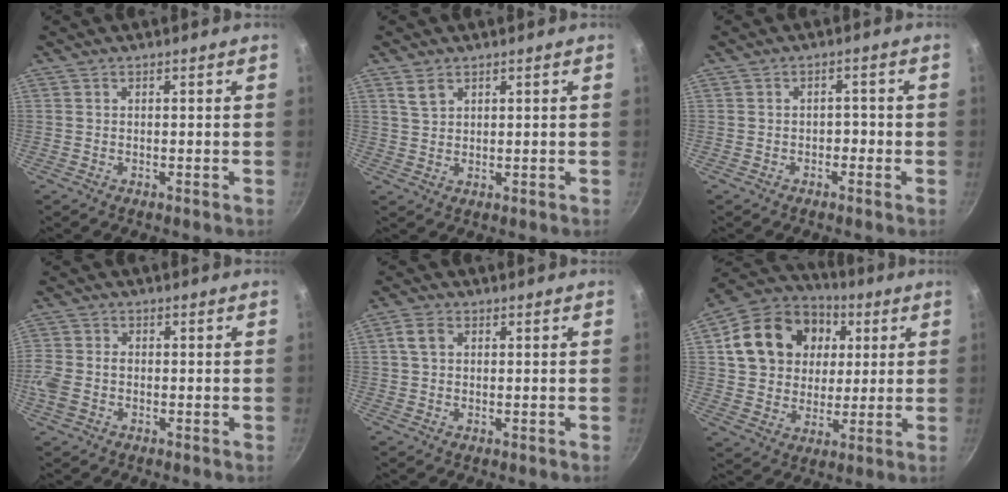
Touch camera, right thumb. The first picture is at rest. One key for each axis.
{"total": 3.1, "fx": 2.2, "fy": 1.5, "fz": 1.6, "tx": -0.029, "ty": -0.014, "tz": 0.048}
{"total": 1.9, "fx": -0.8, "fy": 1.4, "fz": 1.0, "tx": -0.001, "ty": 0.016, "tz": -0.012}
{"total": 6.1, "fx": -1.3, "fy": 4.4, "fz": 4.0, "tx": -0.095, "ty": 0.004, "tz": -0.034}
{"total": 3.4, "fx": 0.8, "fy": 2.4, "fz": 2.2, "tx": -0.040, "ty": 0.006, "tz": 0.012}
{"total": 19.2, "fx": 4.8, "fy": 15.5, "fz": 10.3, "tx": -0.164, "ty": 0.015, "tz": 0.079}